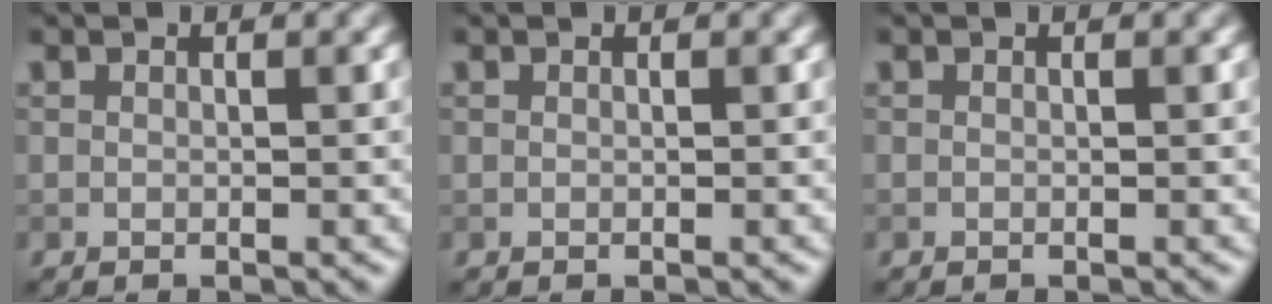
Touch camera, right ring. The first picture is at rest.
{"total": 0.0}
{"total": 0.0}